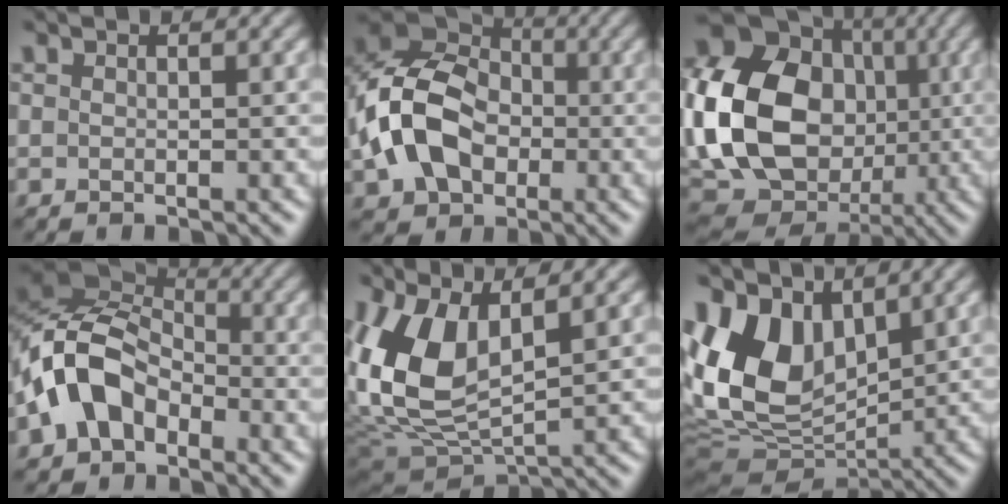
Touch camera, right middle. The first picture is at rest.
{"total": 9.5, "force": [-1.1, 7.2, 6.1], "torque": [-0.136, 0.009, -0.033]}
{"total": 17.0, "force": [-0.1, 13.7, 10.1], "torque": [-0.223, 0.002, 0.006]}
{"total": 7.3, "force": [-2.5, 5.1, 4.6], "torque": [-0.084, 0.021, -0.066]}
{"total": 9.6, "force": [2.1, 5.2, 7.8], "torque": [-0.189, -0.002, 0.039]}
{"total": 11.6, "force": [3.3, 7.7, 8.0], "torque": [-0.177, 0.006, 0.056]}